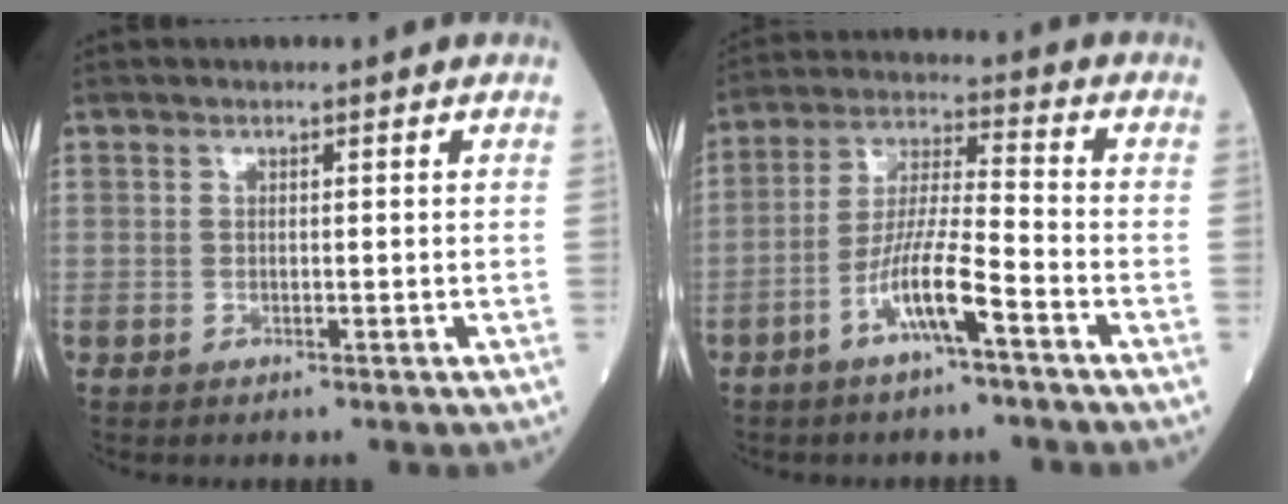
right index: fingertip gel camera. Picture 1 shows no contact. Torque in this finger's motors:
{"motor_torque": [0.15, -0.26, 0.20, 0.14]}